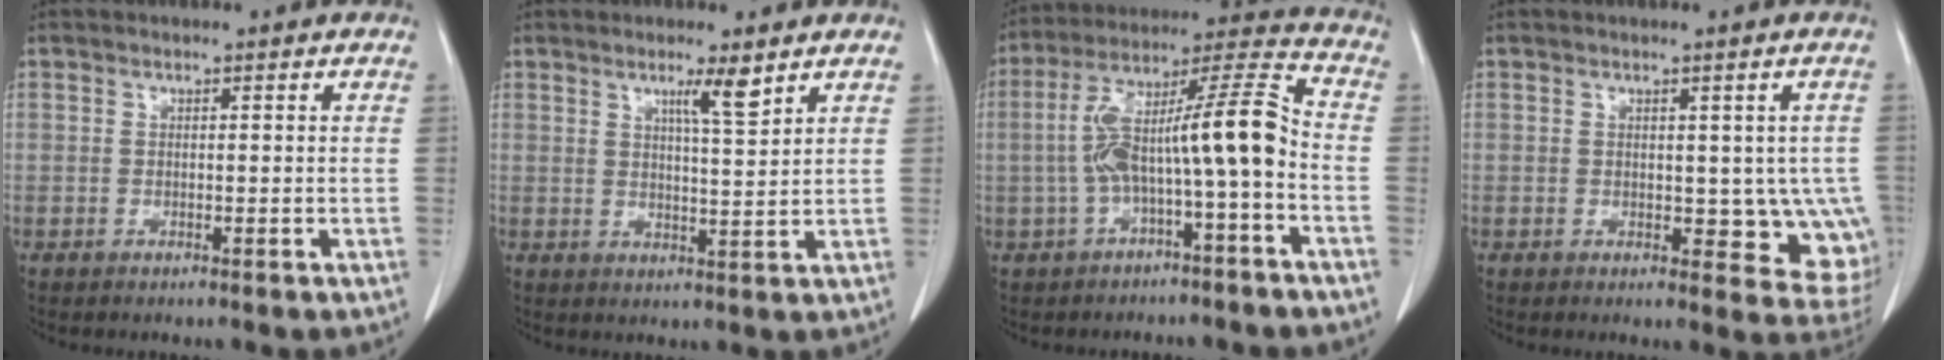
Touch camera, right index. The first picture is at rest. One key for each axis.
{"total": 4.3, "fx": 2.8, "fy": 0.0, "fz": 3.3, "tx": -0.058, "ty": -0.003, "tz": 0.049}
{"total": 13.4, "fx": -2.5, "fy": 1.3, "fz": 13.1, "tx": -0.229, "ty": 0.047, "tz": -0.039}
{"total": 7.5, "fx": -0.5, "fy": 4.4, "fz": 6.1, "tx": -0.044, "ty": -0.002, "tz": 0.003}